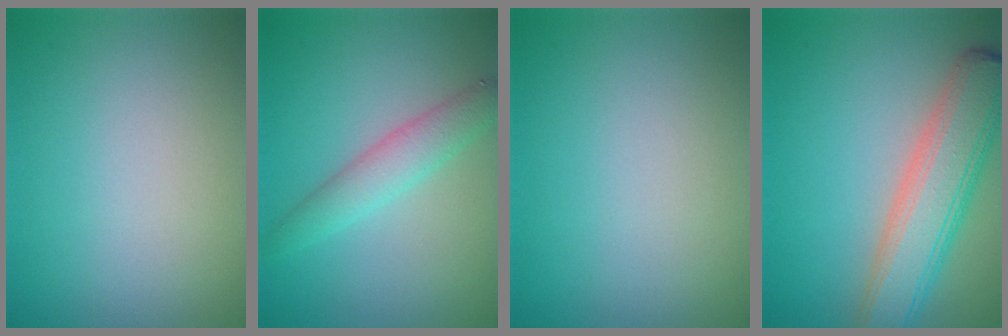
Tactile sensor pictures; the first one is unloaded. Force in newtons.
{"total": 2.8, "press": 2.8, "slide": 0.1}
{"total": 0.0}
{"total": 6.7, "press": 6.7, "slide": 0.3}